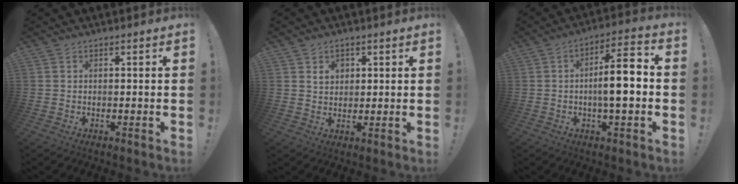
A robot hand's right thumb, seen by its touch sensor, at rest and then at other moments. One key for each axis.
{"total": 4.0, "fx": 1.6, "fy": 3.2, "fz": 1.9, "tx": -0.021, "ty": -0.005, "tz": 0.026}
{"total": 11.6, "fx": -1.3, "fy": 3.2, "fz": 11.1, "tx": -0.175, "ty": 0.007, "tz": -0.030}